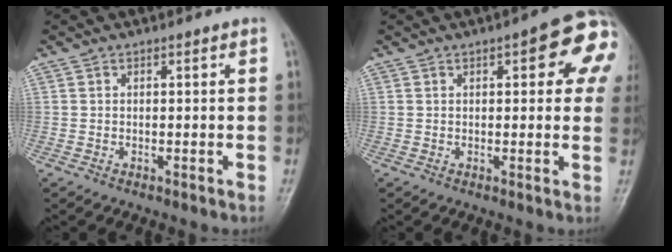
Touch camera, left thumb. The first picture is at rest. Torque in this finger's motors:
{"motor_torque": [1.64, 1.65, 1.13, -0.56, 0.01]}